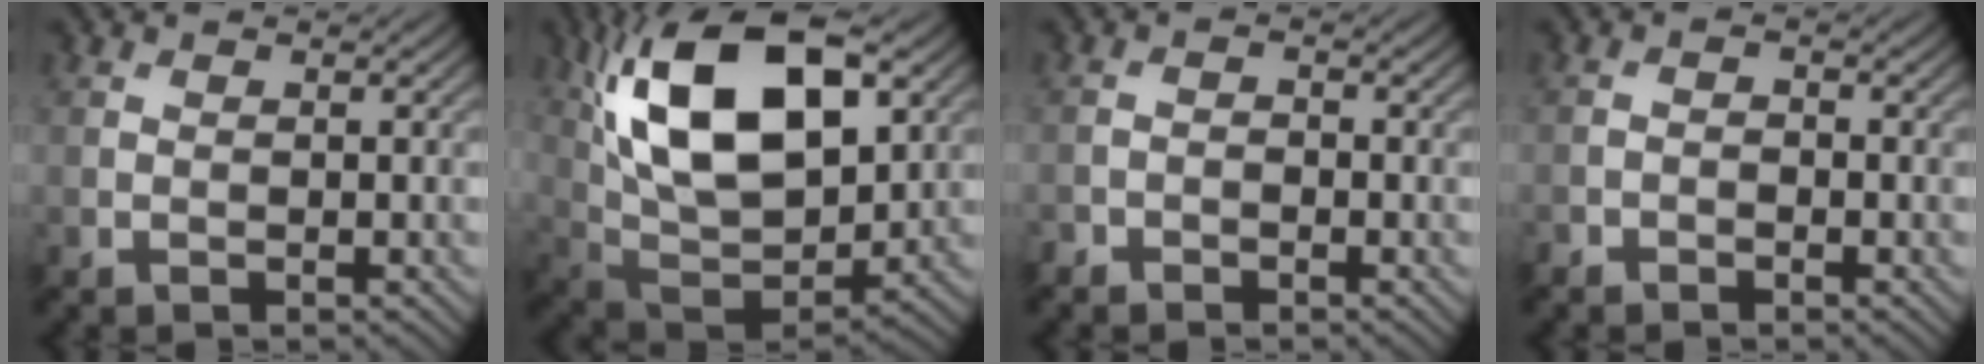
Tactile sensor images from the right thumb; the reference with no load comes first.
{"total": 18.4, "force": [6.5, 9.6, 14.3], "torque": [-0.283, 0.029, 0.105]}
{"total": 1.4, "force": [-1.2, 0.6, 0.3], "torque": [-0.005, 0.001, -0.028]}
{"total": 1.2, "force": [-1.1, 0.5, 0.3], "torque": [-0.006, 0.000, -0.024]}